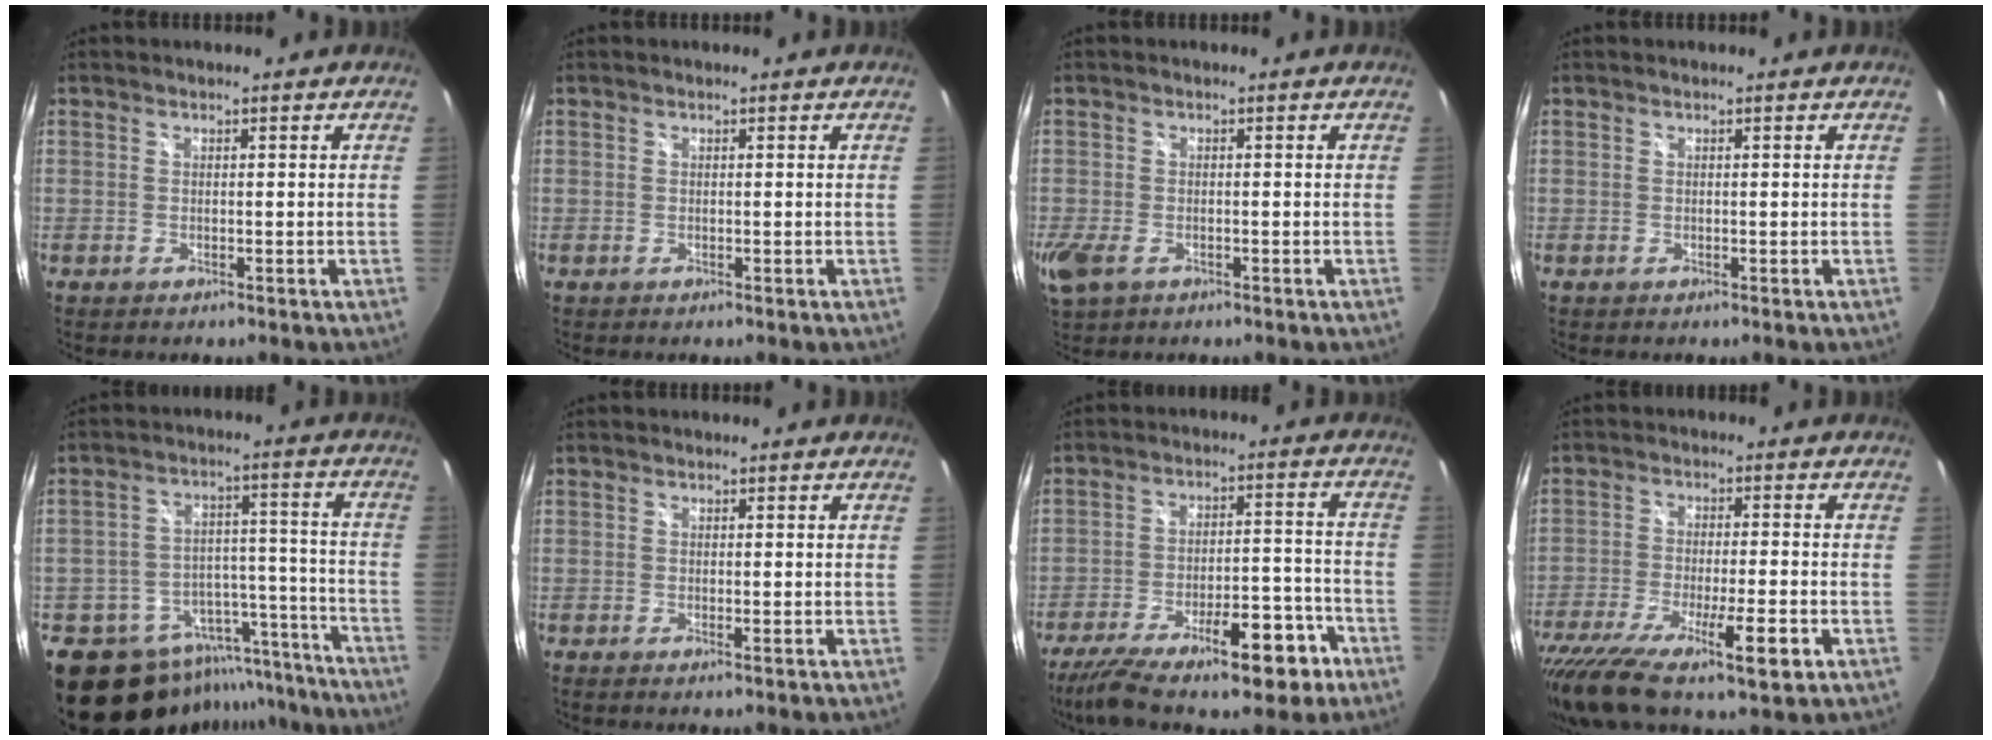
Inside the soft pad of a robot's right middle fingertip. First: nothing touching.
{"total": 0.0}
{"total": 6.5, "force": [-3.1, 3.9, 4.2], "torque": [-0.103, -0.021, -0.057]}
{"total": 0.0}
{"total": 17.7, "force": [-15.1, 8.3, 4.1], "torque": [-0.078, 0.048, -0.205]}
{"total": 0.6, "force": [-0.3, -0.1, 0.5], "torque": [-0.008, -0.001, -0.007]}
{"total": 16.6, "force": [-11.5, 5.1, 10.8], "torque": [-0.186, 0.001, -0.166]}
{"total": 18.4, "force": [-11.0, 4.6, 14.0], "torque": [-0.273, -0.070, -0.185]}